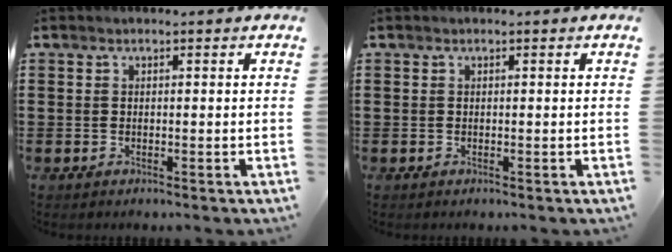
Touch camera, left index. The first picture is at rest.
{"total": 0.0}